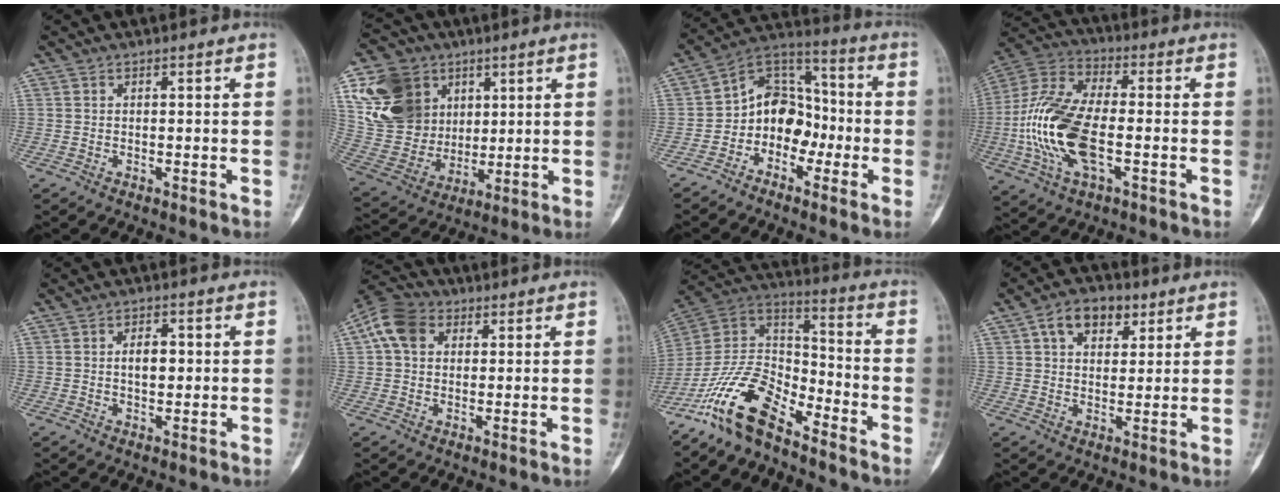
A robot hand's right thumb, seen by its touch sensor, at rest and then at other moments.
{"total": 19.9, "force": [7.1, 15.9, 9.6], "torque": [-0.169, 0.001, 0.147]}
{"total": 11.2, "force": [-3.3, 8.7, 6.1], "torque": [-0.055, 0.061, -0.073]}
{"total": 19.1, "force": [-3.4, 8.9, 16.5], "torque": [-0.357, 0.021, -0.062]}
{"total": 3.8, "force": [0.3, 2.2, 3.0], "torque": [-0.039, 0.005, 0.006]}
{"total": 7.6, "force": [2.6, 5.3, 4.8], "torque": [-0.093, 0.015, 0.040]}
{"total": 15.7, "force": [-11.1, 6.6, 8.8], "torque": [-0.149, 0.086, -0.218]}
{"total": 8.4, "force": [3.9, 5.3, 5.2], "torque": [-0.054, -0.002, 0.060]}